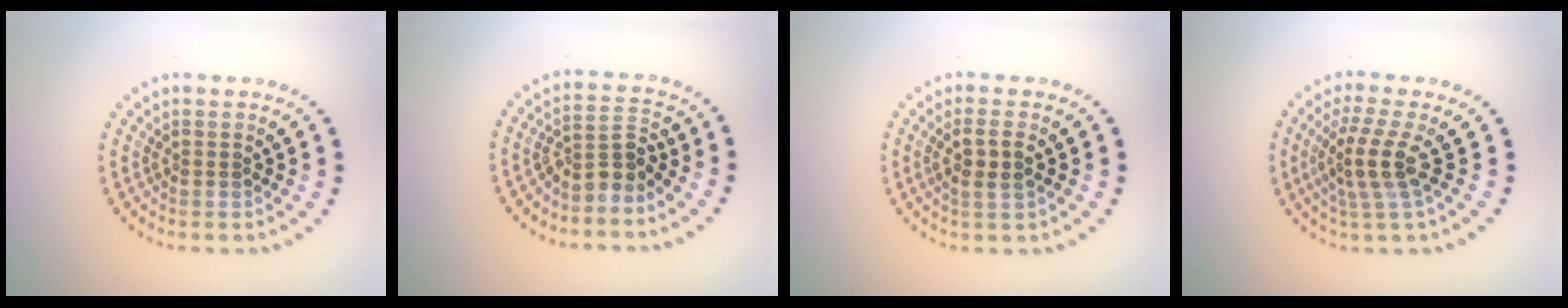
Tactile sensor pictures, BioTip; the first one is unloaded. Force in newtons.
{"total": 2.7, "press": 2.0, "slide": 1.9}
{"total": 2.3, "press": 2.2, "slide": 0.8}
{"total": 3.4, "press": 2.6, "slide": 2.2}